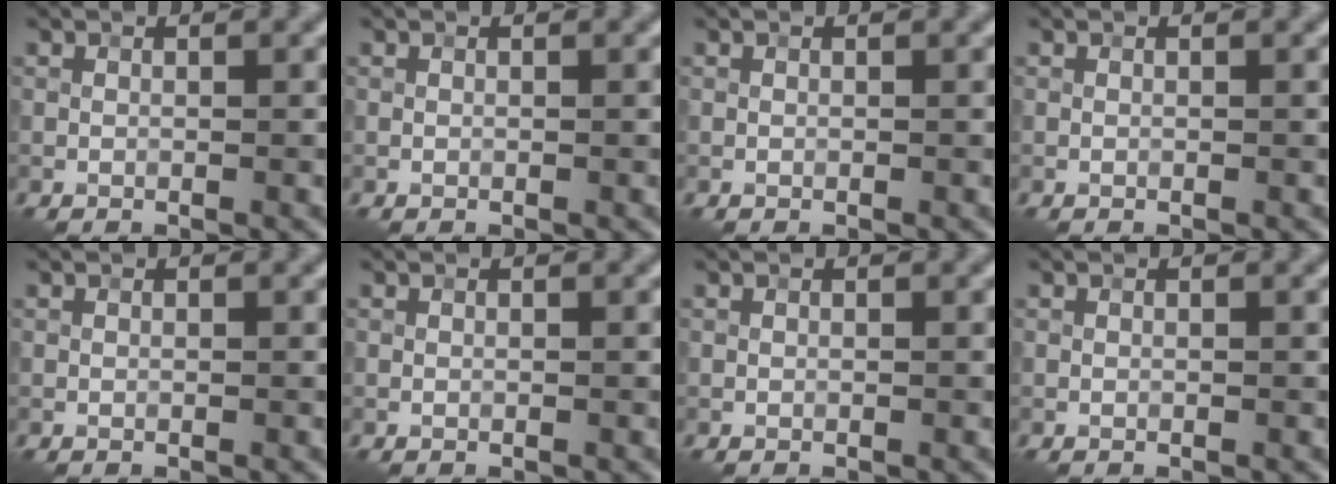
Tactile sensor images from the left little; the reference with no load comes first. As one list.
[{"total": 0.0}, {"total": 0.0}, {"total": 0.0}, {"total": 0.0}, {"total": 0.0}, {"total": 0.0}, {"total": 0.0}]